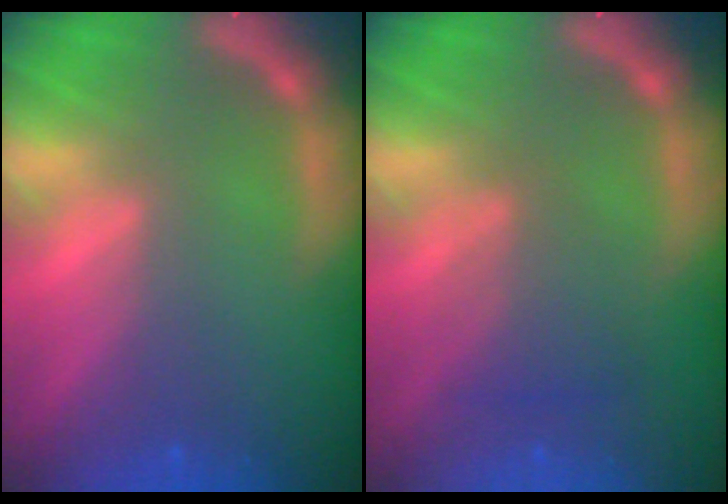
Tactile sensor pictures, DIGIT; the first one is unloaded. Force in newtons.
{"total": 3.0}